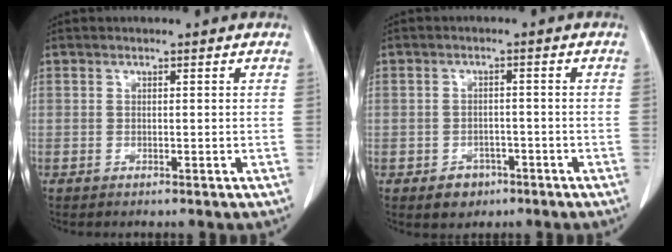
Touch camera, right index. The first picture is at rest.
{"total": 4.2, "force": [-2.4, 3.2, 1.4], "torque": [-0.015, 0.007, -0.026]}